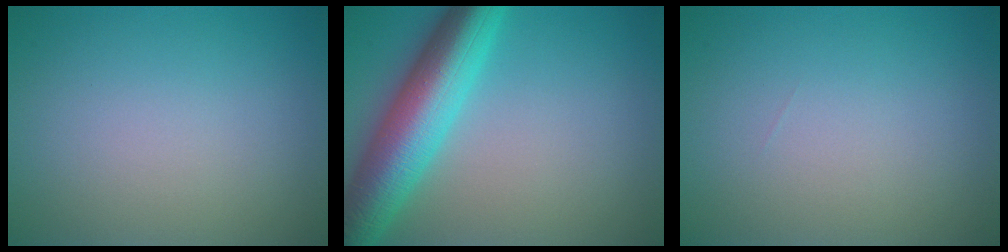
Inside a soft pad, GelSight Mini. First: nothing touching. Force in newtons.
{"total": 8.9, "press": 8.9, "slide": 0.1}
{"total": 0.0}